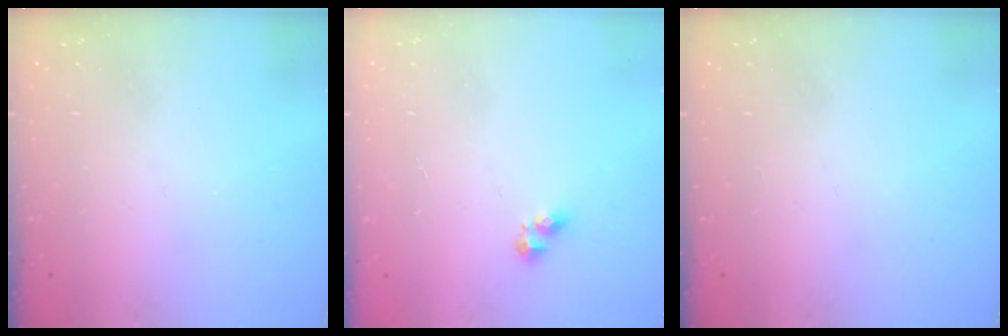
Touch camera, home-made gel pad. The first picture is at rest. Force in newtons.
{"total": 3.5, "press": 3.5, "slide": 0.4}
{"total": 0.0}